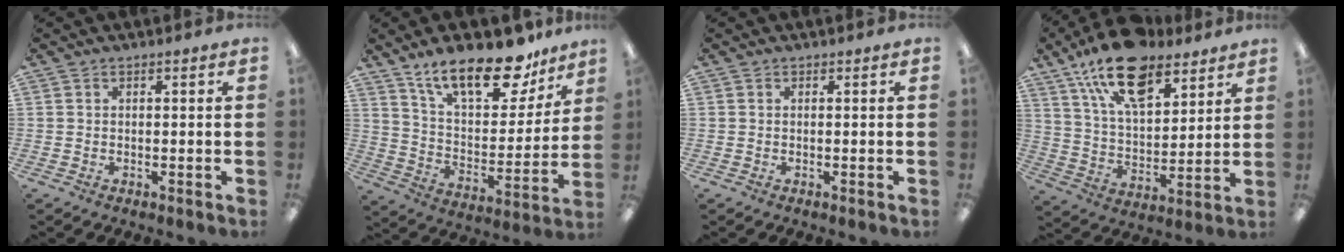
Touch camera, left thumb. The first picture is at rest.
{"total": 21.9, "force": [15.7, 8.5, 12.7], "torque": [-0.198, -0.099, 0.269]}
{"total": 0.0}
{"total": 18.6, "force": [12.9, 8.7, 10.2], "torque": [-0.183, -0.057, 0.229]}